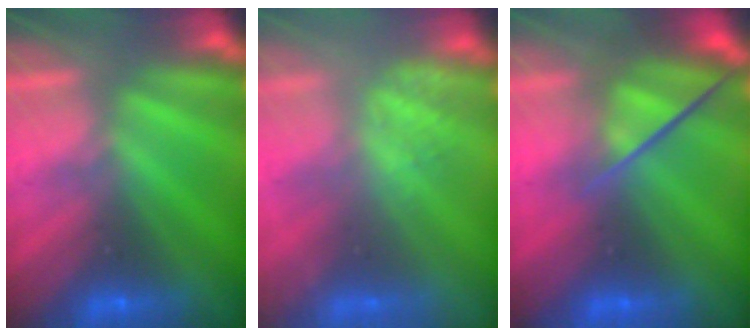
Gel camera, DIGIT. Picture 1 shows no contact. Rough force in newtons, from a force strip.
{"total": 2.4}
{"total": 3.6}